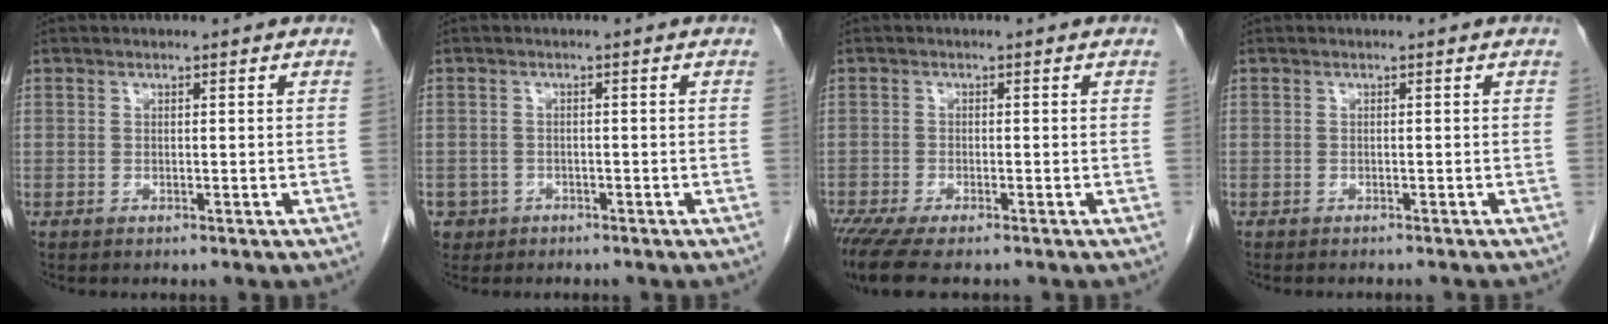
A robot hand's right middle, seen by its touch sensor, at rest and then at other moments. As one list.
[{"total": 2.9, "force": [-1.6, 2.4, 0.1], "torque": [-0.001, 0.008, -0.026]}, {"total": 7.1, "force": [-5.6, 1.2, 4.3], "torque": [-0.072, -0.018, -0.090]}, {"total": 3.4, "force": [-3.2, 0.0, 1.3], "torque": [-0.016, -0.005, -0.039]}]